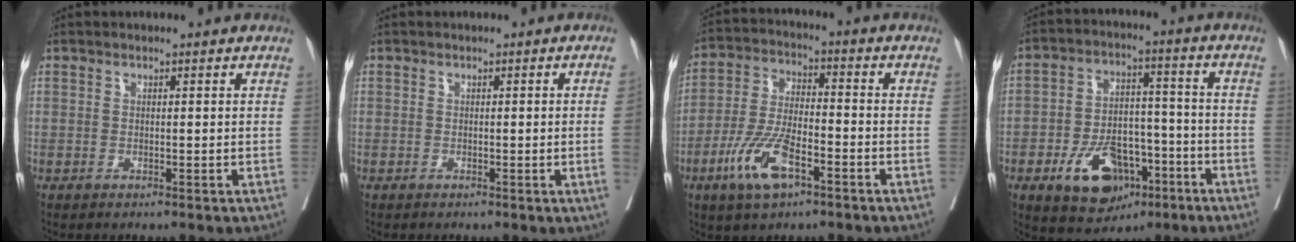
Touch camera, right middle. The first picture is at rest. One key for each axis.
{"total": 2.4, "fx": -0.1, "fy": -0.8, "fz": 2.3, "tx": -0.038, "ty": -0.003, "tz": 0.004}
{"total": 10.1, "fx": -5.1, "fy": 3.2, "fz": 8.1, "tx": -0.174, "ty": -0.006, "tz": -0.097}
{"total": 12.5, "fx": -6.1, "fy": 7.1, "fz": 8.2, "tx": -0.134, "ty": 0.009, "tz": -0.093}